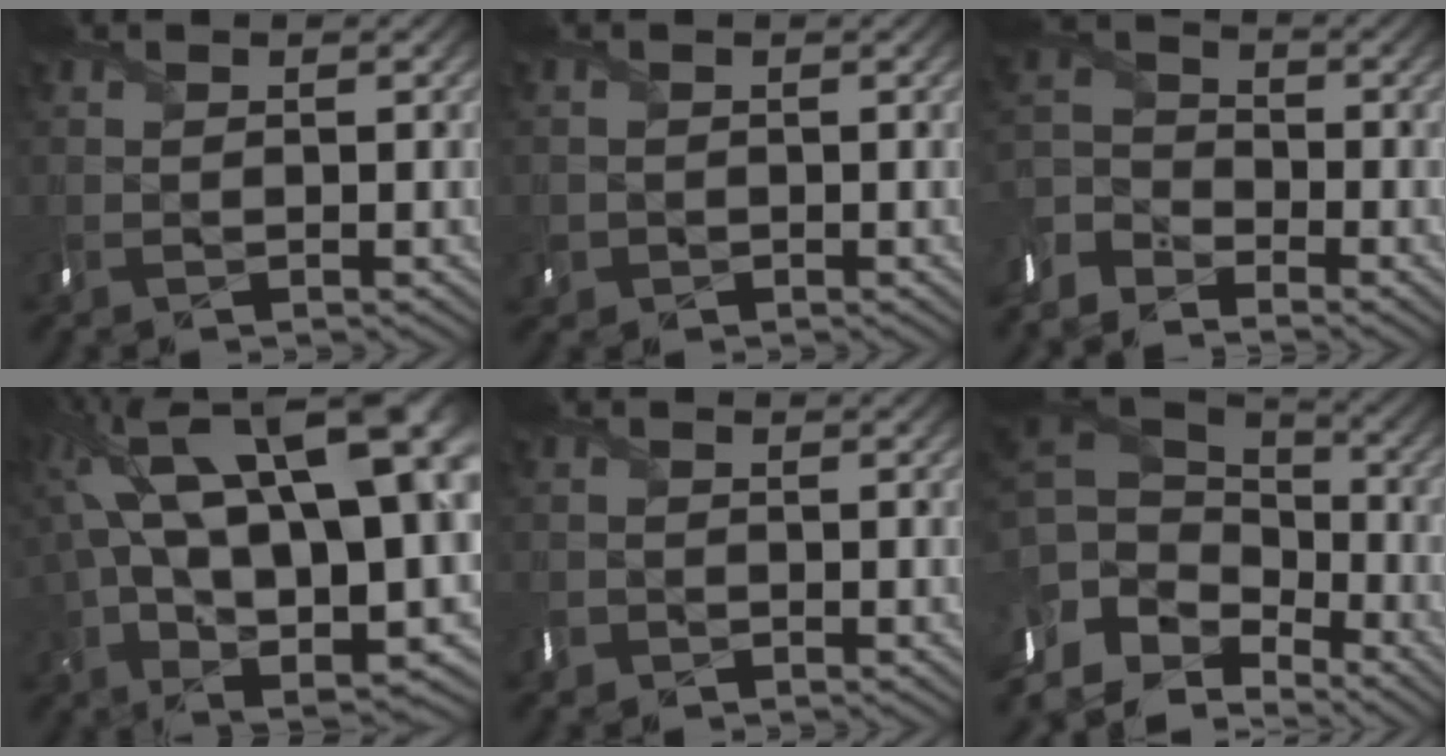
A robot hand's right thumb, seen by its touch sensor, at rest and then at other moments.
{"total": 1.4, "force": [-0.8, 1.2, -0.2], "torque": [0.004, -0.011, -0.016]}
{"total": 4.9, "force": [-4.6, 1.7, 0.3], "torque": [-0.013, -0.014, -0.110]}
{"total": 19.7, "force": [5.1, 9.8, 16.4], "torque": [-0.285, 0.016, 0.124]}
{"total": 1.4, "force": [-0.8, 0.6, -1.0], "torque": [0.025, -0.010, -0.019]}
{"total": 10.8, "force": [-3.8, 7.6, 6.7], "torque": [-0.181, -0.019, -0.055]}